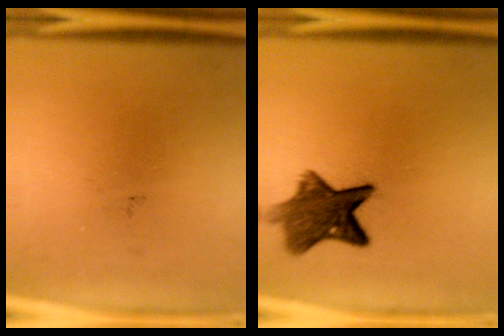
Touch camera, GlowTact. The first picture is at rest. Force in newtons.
{"total": 8.6}